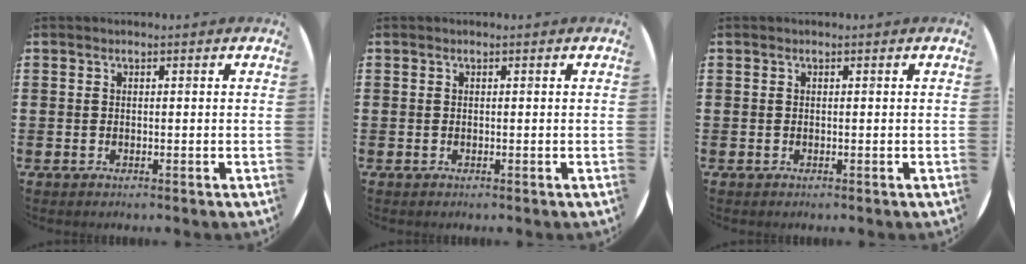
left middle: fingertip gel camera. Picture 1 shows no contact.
{"total": 0.0}
{"total": 0.0}